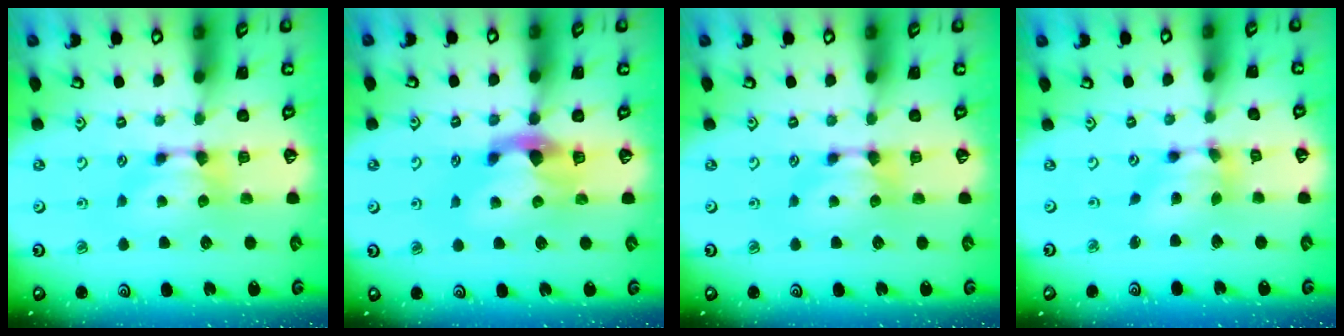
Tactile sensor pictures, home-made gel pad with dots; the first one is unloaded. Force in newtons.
{"total": 2.8, "press": 2.5, "slide": 1.3}
{"total": 0.0}
{"total": 5.5, "press": 5.1, "slide": 2.1}